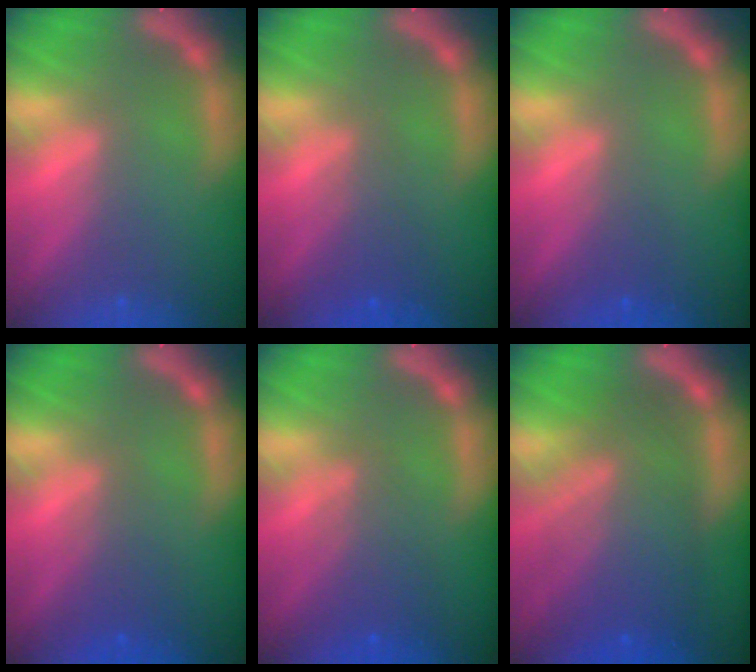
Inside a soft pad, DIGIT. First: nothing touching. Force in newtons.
{"total": 2.5}
{"total": 1.4}
{"total": 2.5}
{"total": 3.6}
{"total": 9.0}